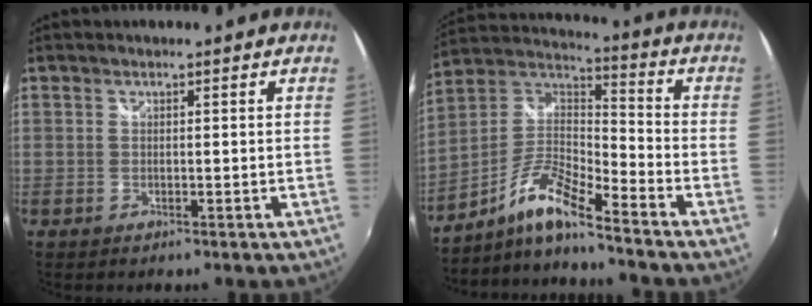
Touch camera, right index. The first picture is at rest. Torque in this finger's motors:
{"motor_torque": [0.21, -0.30, 0.24, 0.02]}